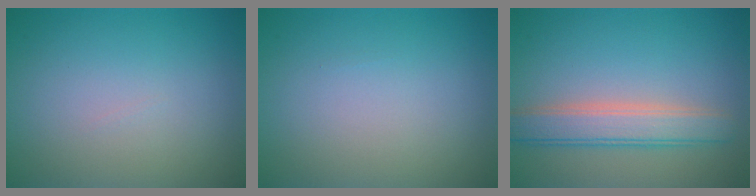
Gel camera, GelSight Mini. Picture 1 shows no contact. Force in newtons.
{"total": 0.0}
{"total": 4.2, "press": 4.2, "slide": 0.3}